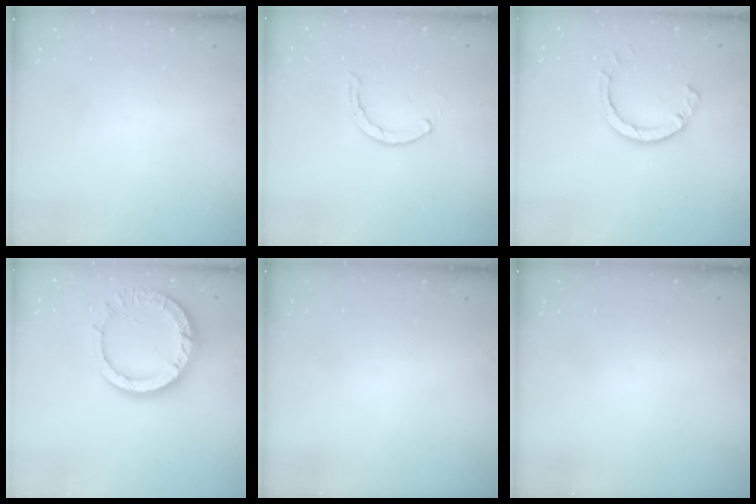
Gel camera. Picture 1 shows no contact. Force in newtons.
{"total": 1.5, "press": 1.5, "slide": 0.2}
{"total": 5.5, "press": 5.5, "slide": 0.2}
{"total": 13.0, "press": 12.9, "slide": 1.3}
{"total": 0.0}
{"total": 0.0}